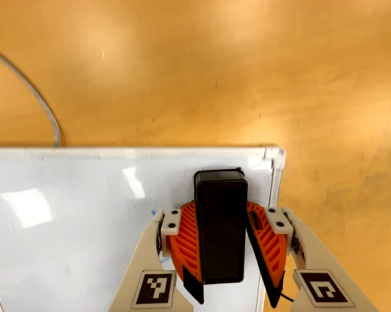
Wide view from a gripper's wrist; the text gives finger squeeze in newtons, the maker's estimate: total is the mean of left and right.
{"total": 10.7, "left": 11.9, "right": 9.4}